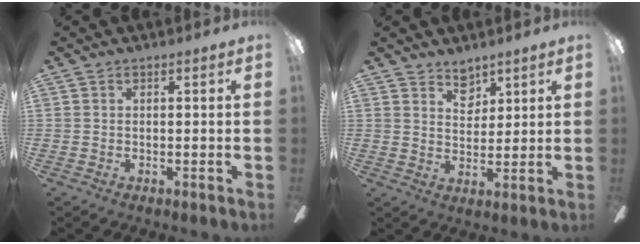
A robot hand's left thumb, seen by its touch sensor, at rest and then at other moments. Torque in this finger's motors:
{"motor_torque": [0.20, -0.15, -0.29, 0.10, -0.01]}